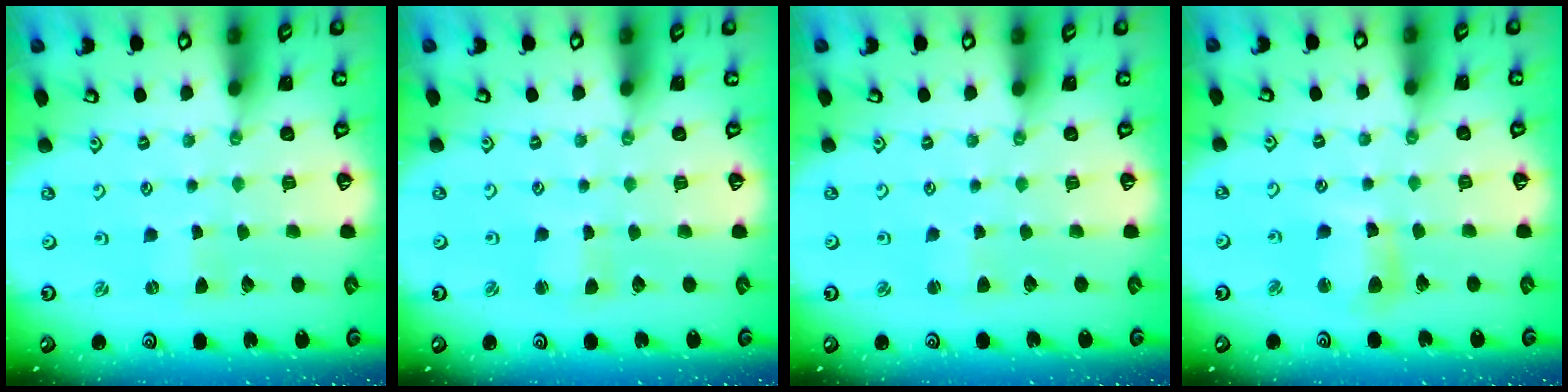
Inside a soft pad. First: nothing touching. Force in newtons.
{"total": 2.5, "press": 2.5, "slide": 0.3}
{"total": 1.2, "press": 1.1, "slide": 0.1}
{"total": 9.2, "press": 9.1, "slide": 1.3}